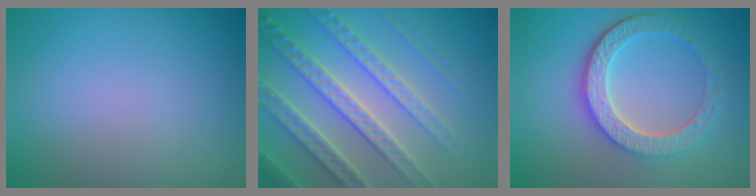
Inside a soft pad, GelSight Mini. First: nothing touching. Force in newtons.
{"total": 7.0, "press": 6.8, "slide": 1.7}
{"total": 5.6, "press": 4.5, "slide": 3.4}